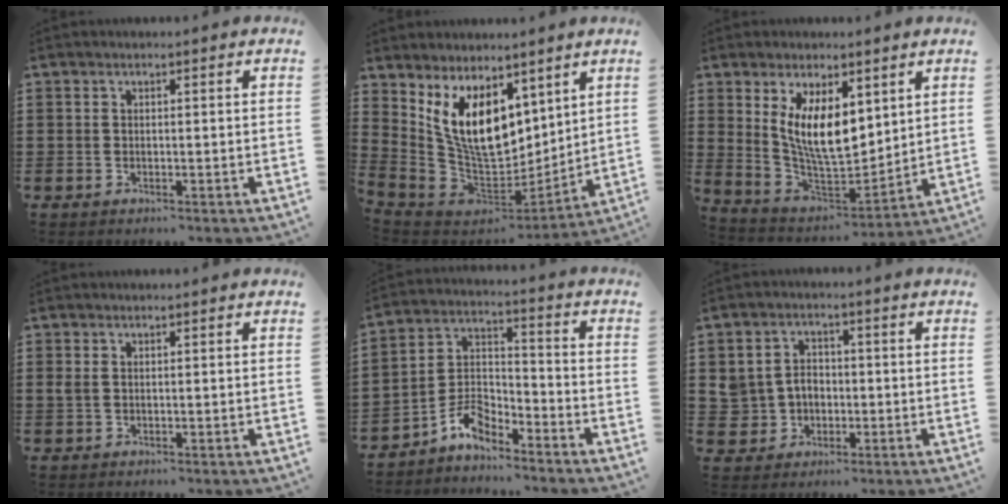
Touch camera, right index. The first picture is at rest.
{"total": 12.3, "force": [4.8, 7.1, 8.8], "torque": [-0.189, -0.022, 0.093]}
{"total": 9.5, "force": [3.6, 4.5, 7.5], "torque": [-0.151, -0.014, 0.067]}
{"total": 0.9, "force": [0.2, 0.5, 0.7], "torque": [-0.016, 0.004, 0.003]}
{"total": 6.3, "force": [-5.4, 2.4, 2.2], "torque": [-0.053, 0.007, -0.109]}
{"total": 4.4, "force": [-0.5, 4.1, 1.3], "torque": [-0.049, 0.011, -0.014]}